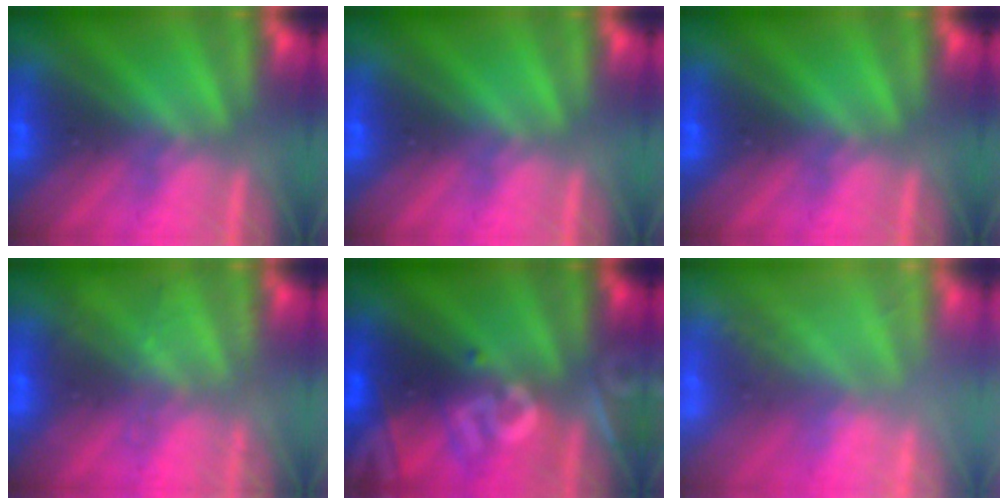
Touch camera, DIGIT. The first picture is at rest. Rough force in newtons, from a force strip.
{"total": 0.0}
{"total": 0.0}
{"total": 2.1}
{"total": 2.9}
{"total": 1.6}